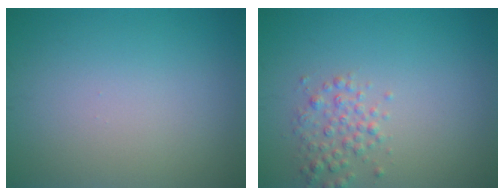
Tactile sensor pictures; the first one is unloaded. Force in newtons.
{"total": 2.1, "press": 2.1, "slide": 0.0}